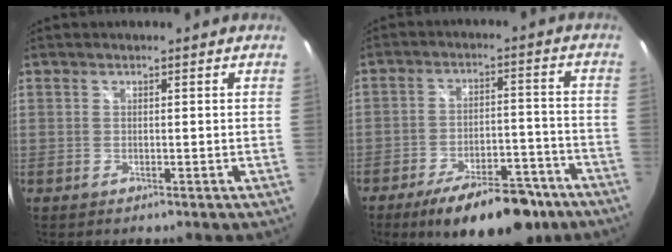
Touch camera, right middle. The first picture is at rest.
{"total": 16.6, "force": [-12.2, 6.2, 9.4], "torque": [-0.153, -0.005, -0.169]}